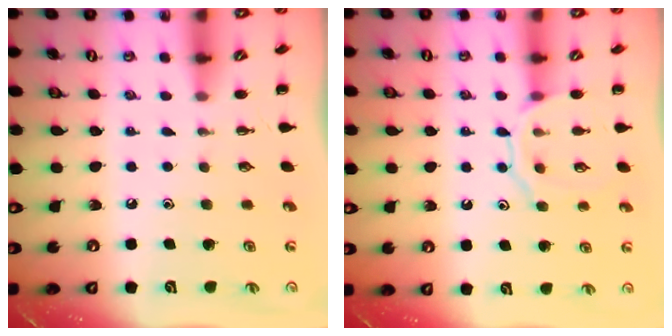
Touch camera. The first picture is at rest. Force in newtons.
{"total": 10.5, "press": 10.5, "slide": 0.7}